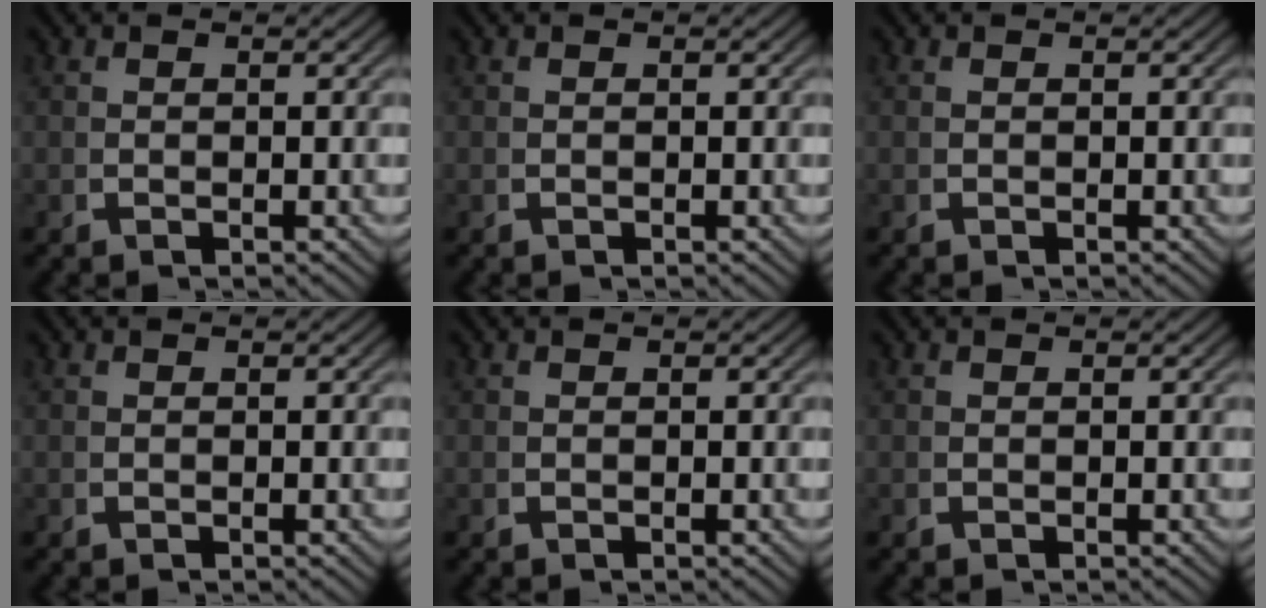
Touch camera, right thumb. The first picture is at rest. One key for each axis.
{"total": 0.0}
{"total": 0.0}
{"total": 0.0}
{"total": 0.0}
{"total": 0.0}